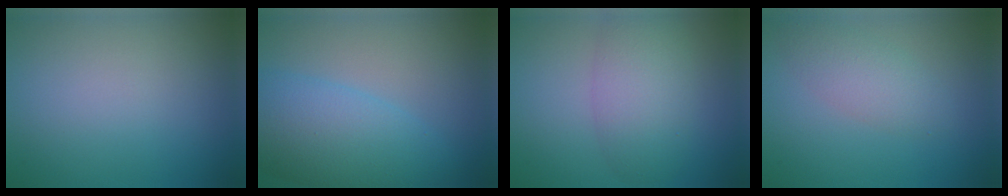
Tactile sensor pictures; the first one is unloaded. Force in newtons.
{"total": 7.6, "press": 7.6, "slide": 0.3}
{"total": 5.0, "press": 5.0, "slide": 0.3}
{"total": 2.8, "press": 2.8, "slide": 0.0}